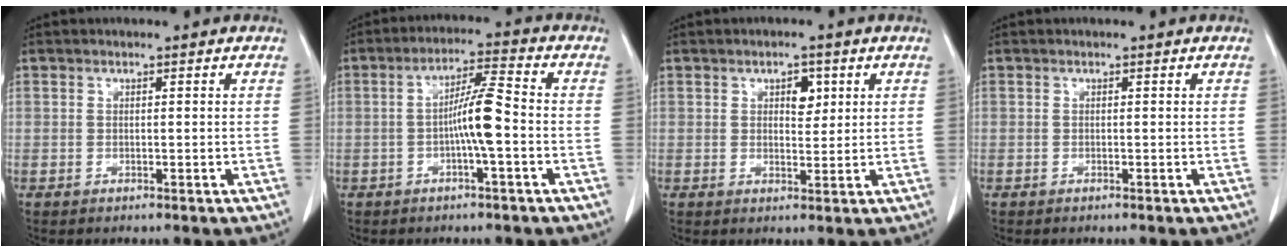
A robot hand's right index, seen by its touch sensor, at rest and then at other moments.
{"total": 6.4, "force": [-1.2, 0.0, 6.3], "torque": [-0.112, 0.014, -0.020]}
{"total": 3.1, "force": [1.3, 1.7, 2.3], "torque": [-0.031, 0.001, 0.018]}
{"total": 0.0}